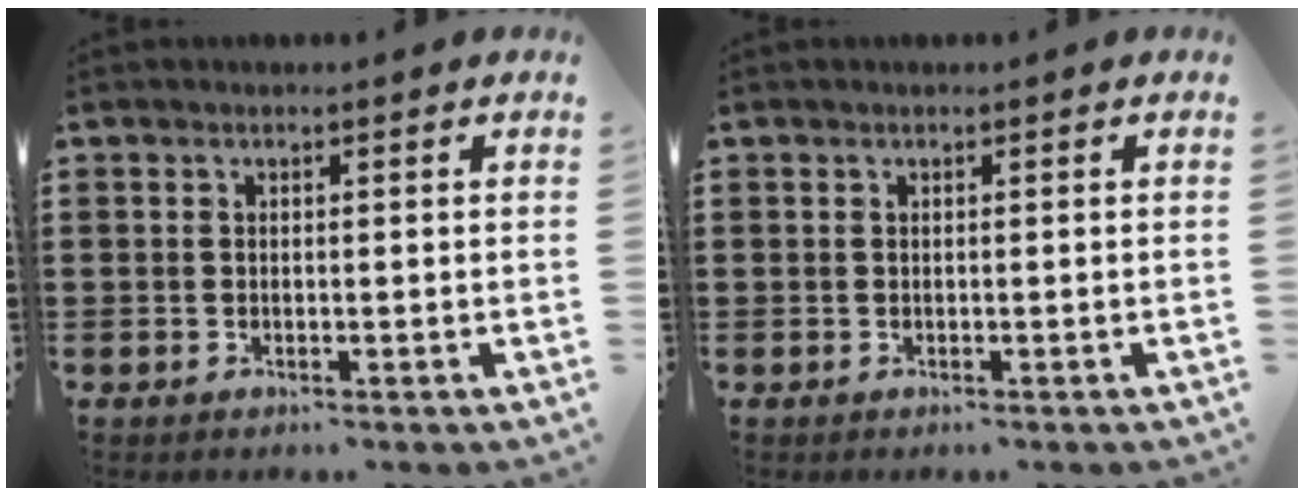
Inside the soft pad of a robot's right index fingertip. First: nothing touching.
{"total": 0.0}